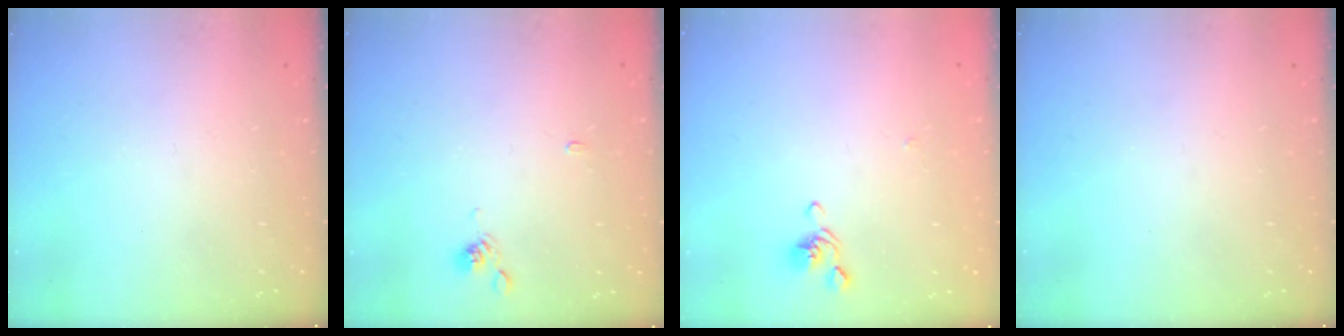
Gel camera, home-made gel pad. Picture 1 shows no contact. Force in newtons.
{"total": 3.0, "press": 3.0, "slide": 0.3}
{"total": 1.4, "press": 1.2, "slide": 0.6}
{"total": 0.0}